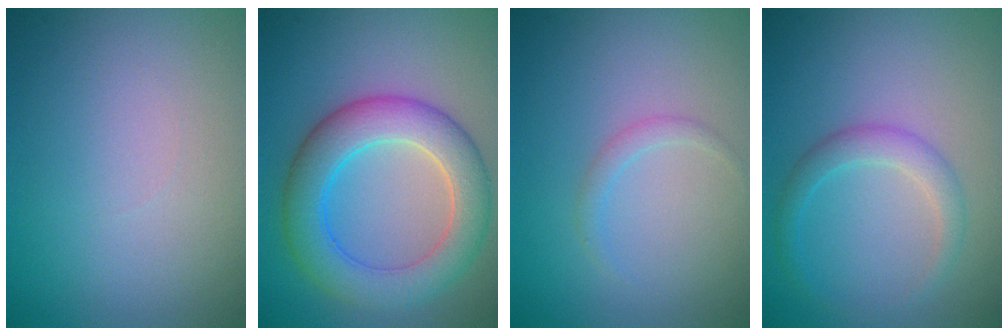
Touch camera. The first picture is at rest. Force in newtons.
{"total": 6.6, "press": 6.6, "slide": 0.3}
{"total": 1.0, "press": 1.0, "slide": 0.0}
{"total": 2.2, "press": 2.2, "slide": 0.1}